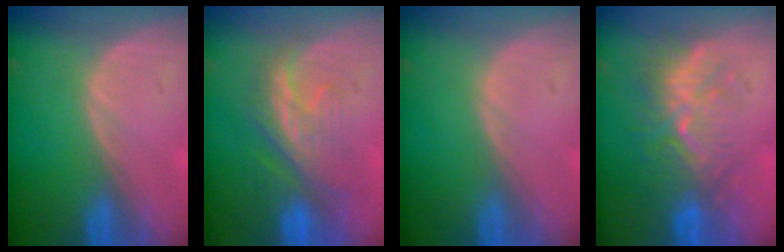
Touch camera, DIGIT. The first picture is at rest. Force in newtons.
{"total": 8.5, "press": 8.3, "slide": 1.9}
{"total": 0.0}
{"total": 9.4, "press": 8.7, "slide": 3.5}